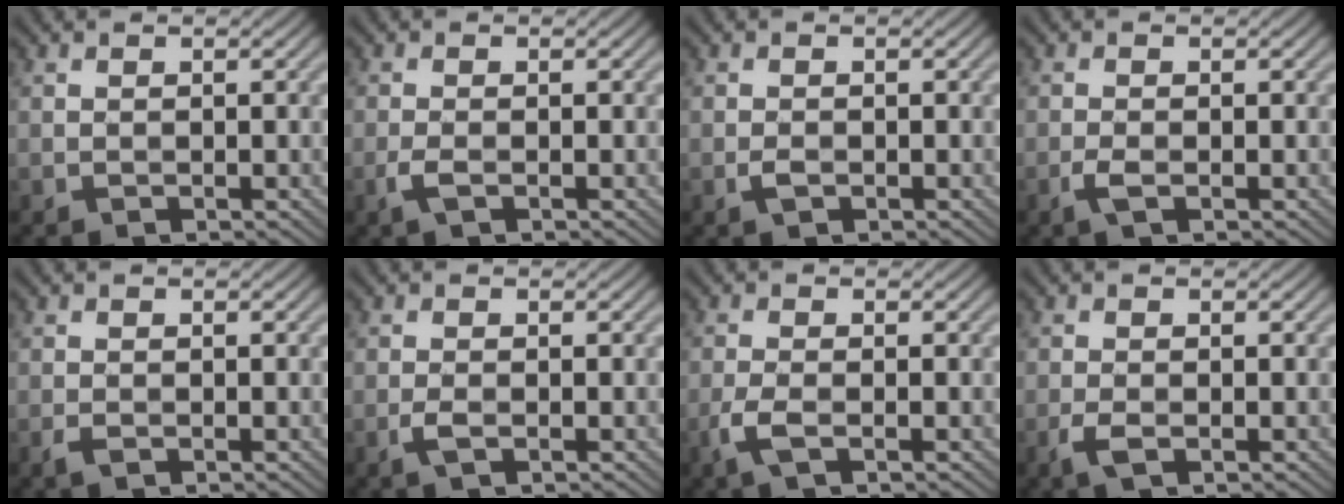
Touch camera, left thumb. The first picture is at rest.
{"total": 1.7, "force": [-0.9, 0.4, 1.4], "torque": [-0.036, 0.001, -0.021]}
{"total": 1.2, "force": [-0.6, 0.5, 0.9], "torque": [-0.020, 0.001, -0.012]}
{"total": 1.7, "force": [-0.8, 0.4, 1.4], "torque": [-0.035, 0.000, -0.020]}
{"total": 1.0, "force": [-0.6, 0.3, 0.8], "torque": [-0.020, -0.001, -0.012]}
{"total": 1.5, "force": [-0.7, 0.3, 1.3], "torque": [-0.032, 0.000, -0.018]}
{"total": 2.8, "force": [-1.3, 0.7, 2.3], "torque": [-0.061, 0.001, -0.034]}
{"total": 2.0, "force": [-1.0, 0.6, 1.6], "torque": [-0.041, -0.001, -0.023]}